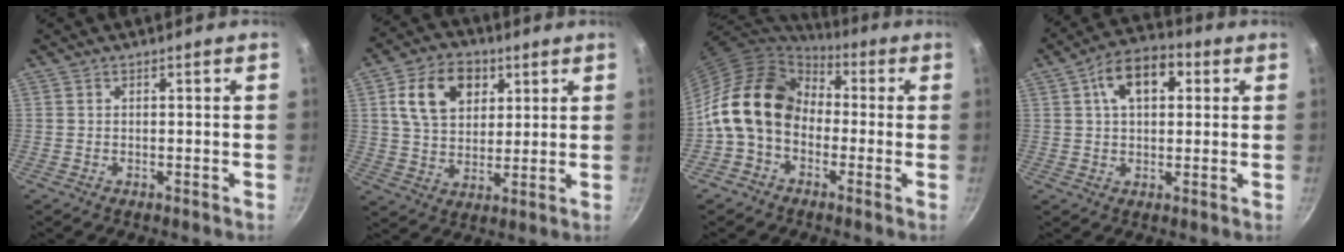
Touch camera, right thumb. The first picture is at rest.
{"total": 13.0, "force": [4.6, 9.2, 8.0], "torque": [-0.112, -0.003, 0.075]}
{"total": 15.4, "force": [-1.2, 11.9, 9.7], "torque": [-0.143, 0.042, -0.042]}
{"total": 10.8, "force": [3.3, 6.6, 7.9], "torque": [-0.095, 0.014, 0.041]}